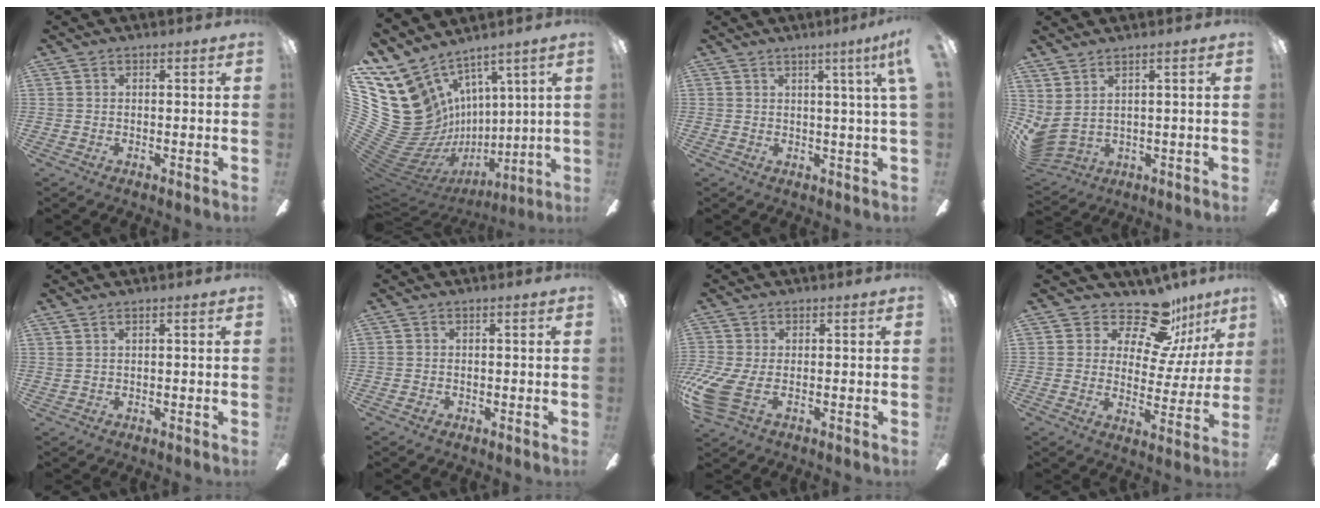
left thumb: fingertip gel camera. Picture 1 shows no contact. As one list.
[{"total": 21.1, "force": [2.8, 17.7, 11.2], "torque": [-0.252, -0.083, 0.121]}, {"total": 4.0, "force": [1.9, -0.7, 3.5], "torque": [-0.052, -0.012, 0.026]}, {"total": 3.3, "force": [2.1, 1.3, 2.3], "torque": [-0.063, -0.023, 0.034]}, {"total": 0.9, "force": [0.4, 0.2, 0.8], "torque": [-0.017, 0.002, 0.006]}, {"total": 1.1, "force": [-0.8, 0.7, 0.3], "torque": [-0.004, 0.004, -0.015]}, {"total": 9.0, "force": [-2.4, 3.8, 7.8], "torque": [-0.174, -0.012, -0.040]}, {"total": 16.1, "force": [12.6, 7.0, 7.3], "torque": [-0.112, -0.087, 0.219]}]